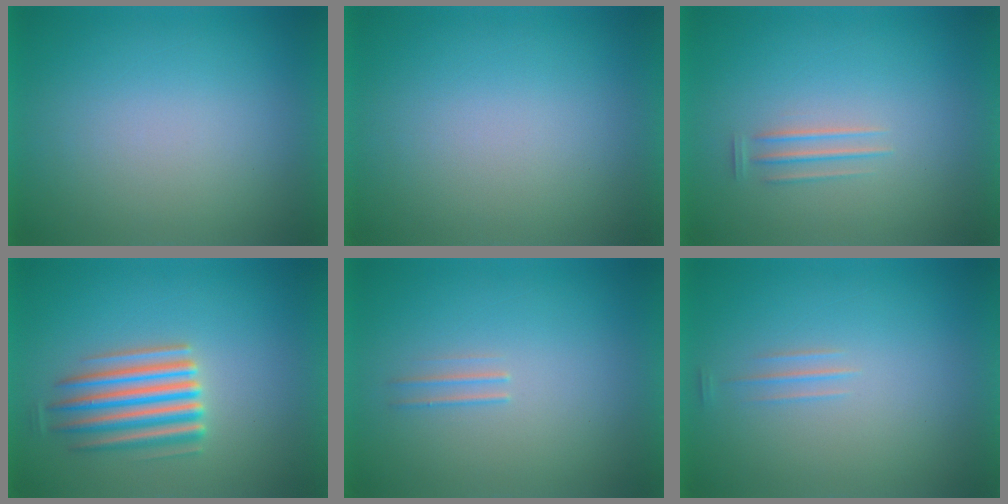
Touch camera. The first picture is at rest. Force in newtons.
{"total": 0.0}
{"total": 1.2}
{"total": 5.6}
{"total": 1.9}
{"total": 1.3}